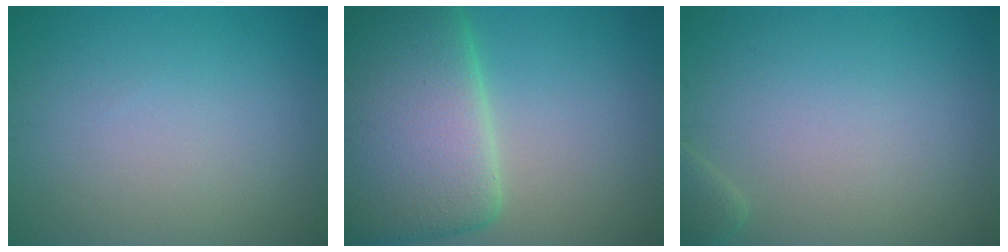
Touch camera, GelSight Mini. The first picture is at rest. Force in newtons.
{"total": 13.0, "press": 13.0, "slide": 0.7}
{"total": 1.2, "press": 1.2, "slide": 0.2}